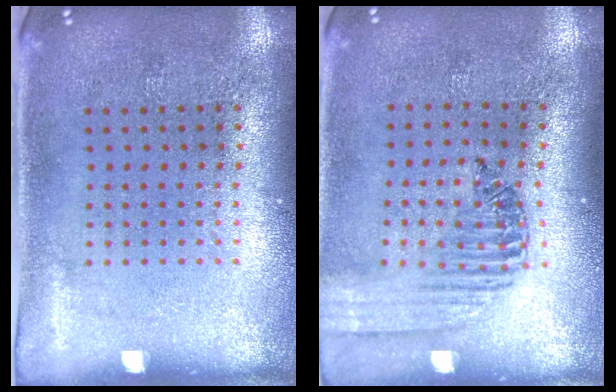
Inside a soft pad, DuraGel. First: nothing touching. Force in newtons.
{"total": 1.3, "press": 1.3, "slide": 0.4}